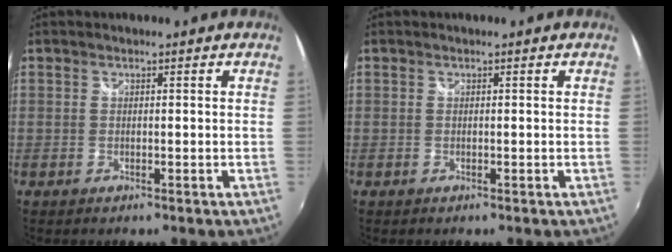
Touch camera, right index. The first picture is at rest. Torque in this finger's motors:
{"motor_torque": [0.00, 0.00, 0.00, 0.00]}